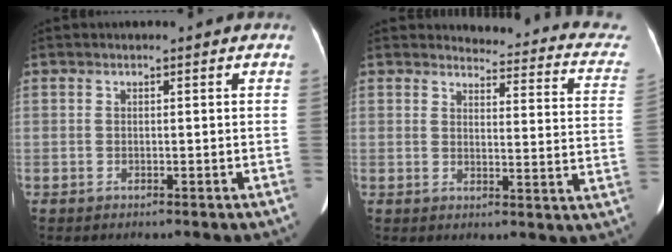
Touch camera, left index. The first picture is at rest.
{"total": 16.1, "force": [15.3, 3.3, 3.6], "torque": [-0.004, -0.075, 0.129]}